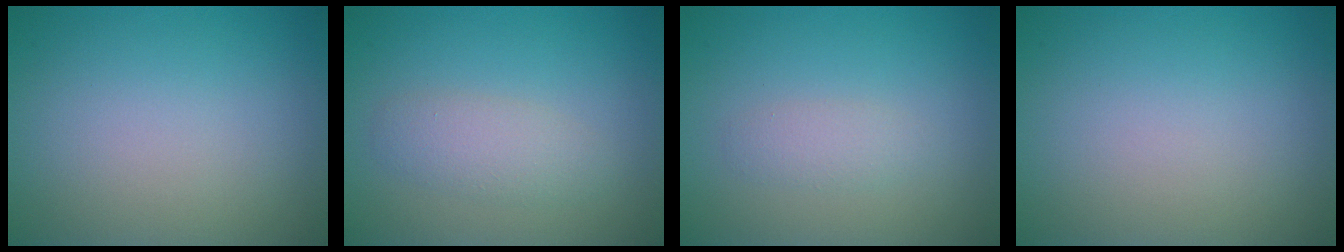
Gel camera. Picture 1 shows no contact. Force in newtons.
{"total": 2.3, "press": 2.3, "slide": 0.1}
{"total": 1.4, "press": 1.4, "slide": 0.1}
{"total": 0.0}